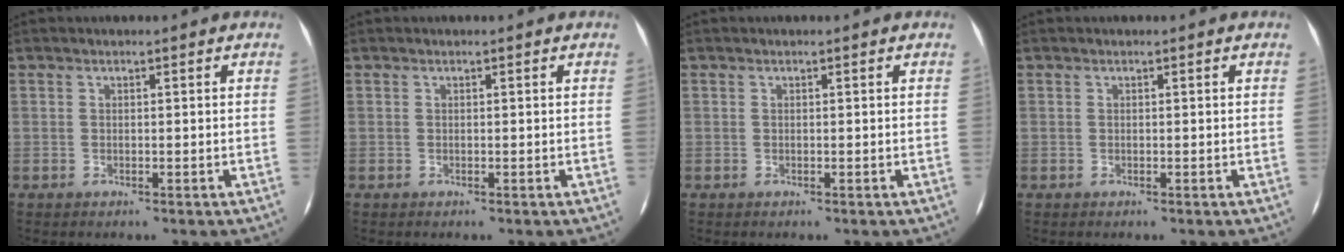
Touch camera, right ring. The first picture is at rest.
{"total": 0.0}
{"total": 0.0}
{"total": 0.0}